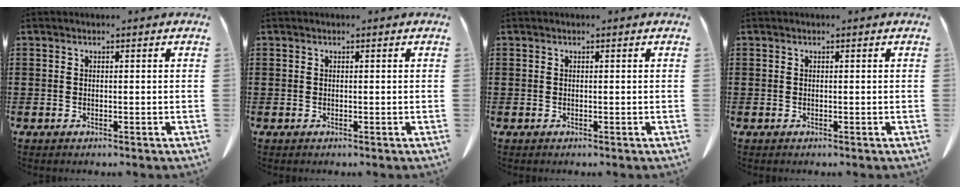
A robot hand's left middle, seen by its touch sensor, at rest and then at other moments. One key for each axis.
{"total": 0.0}
{"total": 0.0}
{"total": 0.0}